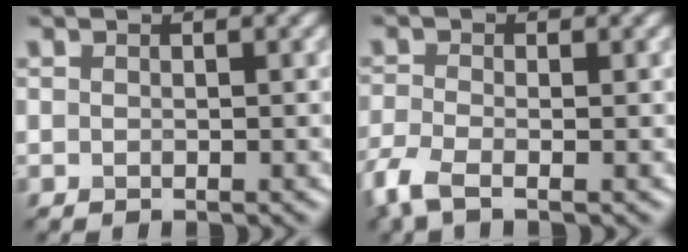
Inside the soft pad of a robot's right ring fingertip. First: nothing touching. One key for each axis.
{"total": 3.3, "fx": -2.1, "fy": 1.0, "fz": 2.3, "tx": -0.065, "ty": -0.013, "tz": -0.058}